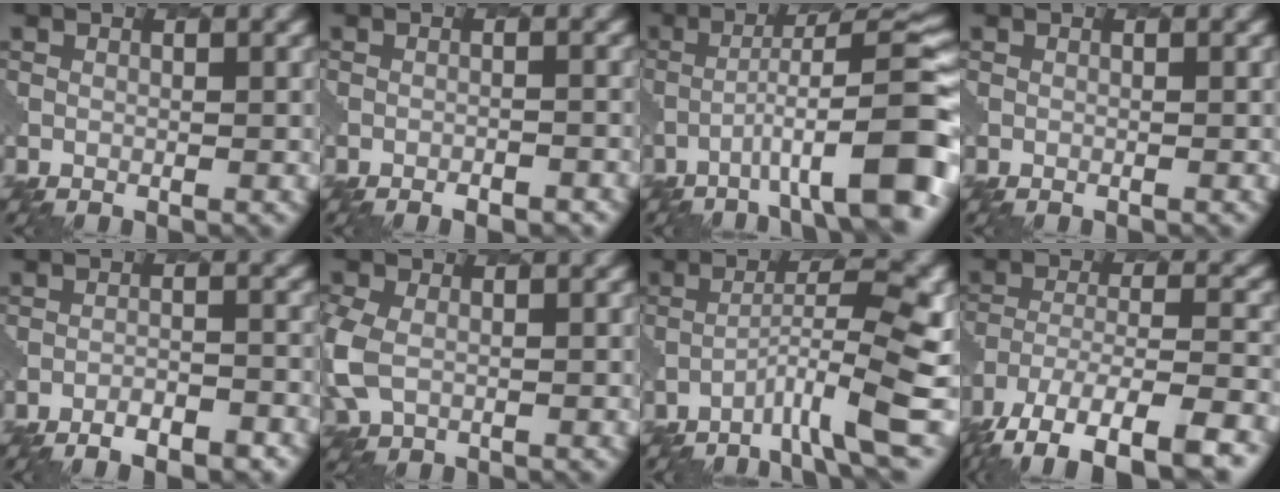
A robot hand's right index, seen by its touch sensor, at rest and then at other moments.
{"total": 2.4, "force": [-2.1, 0.6, 1.0], "torque": [-0.010, 0.011, -0.029]}
{"total": 10.0, "force": [-3.9, 1.5, 9.1], "torque": [-0.126, 0.022, -0.061]}
{"total": 0.0}
{"total": 4.0, "force": [-3.3, 1.0, 2.0], "torque": [-0.038, 0.000, -0.050]}
{"total": 4.1, "force": [-0.3, 3.2, 2.6], "torque": [-0.078, -0.008, -0.012]}
{"total": 5.6, "force": [-2.6, 0.2, 5.0], "torque": [-0.080, 0.013, -0.058]}
{"total": 12.2, "force": [-8.9, 4.1, 7.4], "torque": [-0.148, -0.025, -0.138]}